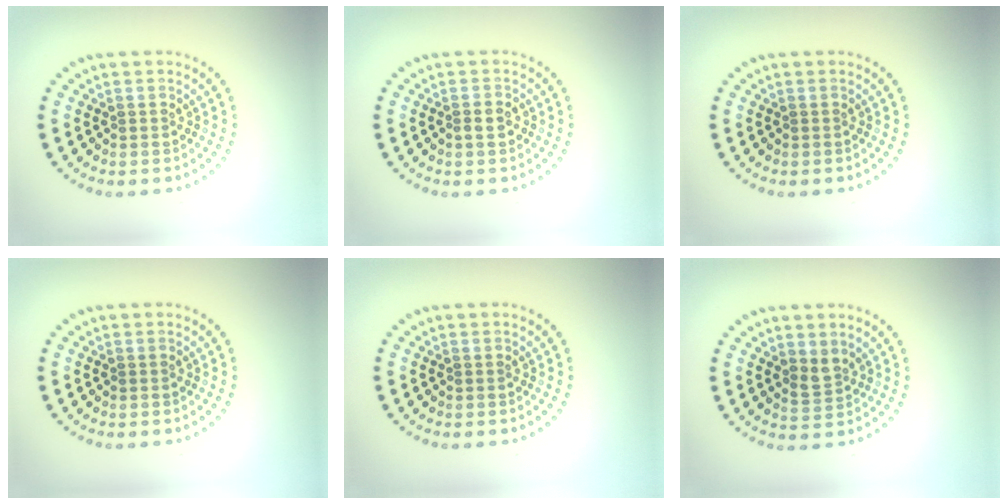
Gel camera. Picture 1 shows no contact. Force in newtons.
{"total": 1.0, "press": 1.0, "slide": 0.1}
{"total": 0.0}
{"total": 0.0}
{"total": 0.0}
{"total": 1.6, "press": 1.3, "slide": 1.0}